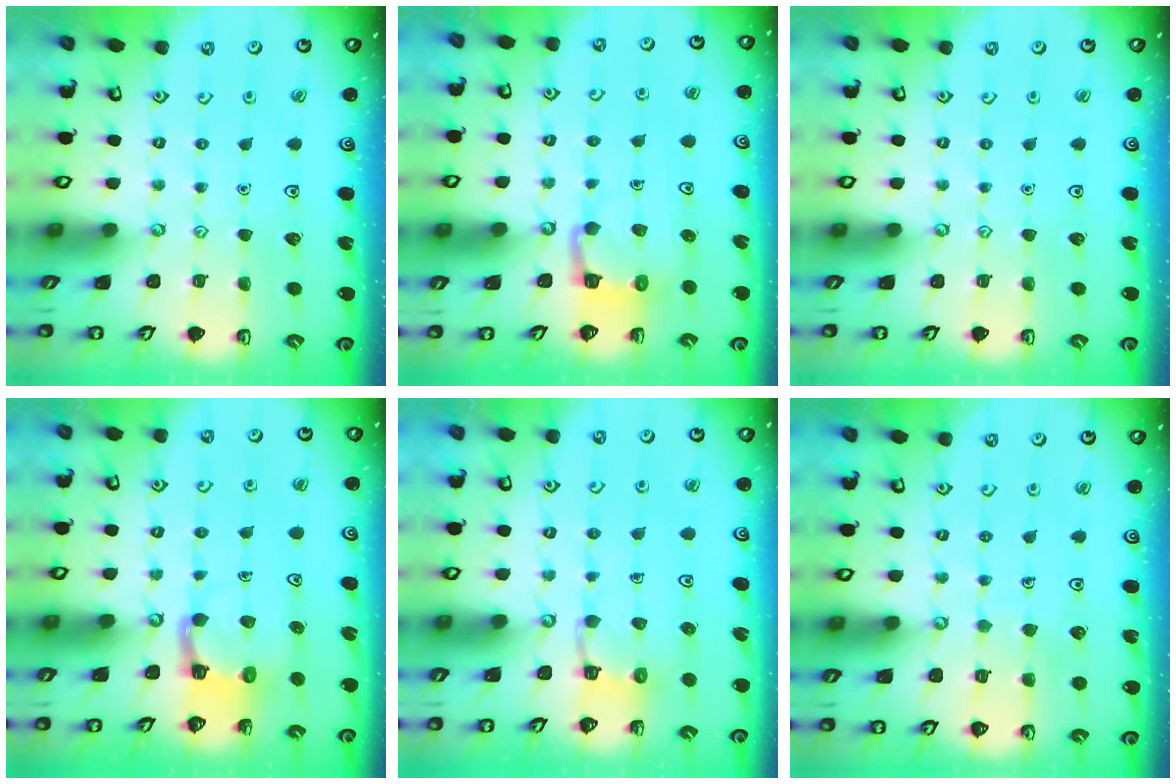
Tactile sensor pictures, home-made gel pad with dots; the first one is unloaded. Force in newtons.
{"total": 4.2, "press": 4.2, "slide": 0.2}
{"total": 0.0}
{"total": 5.2, "press": 5.2, "slide": 0.4}
{"total": 4.7, "press": 4.7, "slide": 0.4}
{"total": 4.1, "press": 4.1, "slide": 0.2}